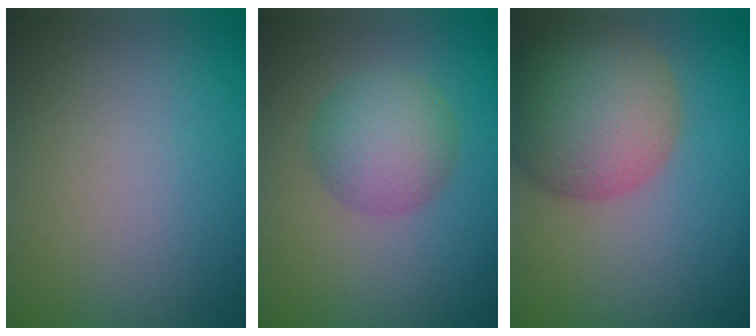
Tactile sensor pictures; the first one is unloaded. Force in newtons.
{"total": 4.2, "press": 4.2, "slide": 0.1}
{"total": 9.6, "press": 9.5, "slide": 0.6}